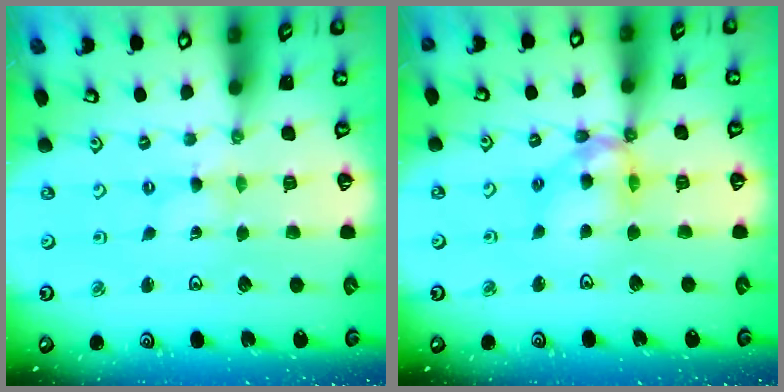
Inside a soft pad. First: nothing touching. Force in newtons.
{"total": 12.0, "press": 12.0, "slide": 1.0}